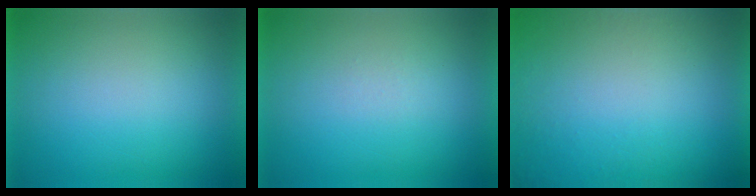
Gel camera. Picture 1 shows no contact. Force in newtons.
{"total": 1.4}
{"total": 4.7}